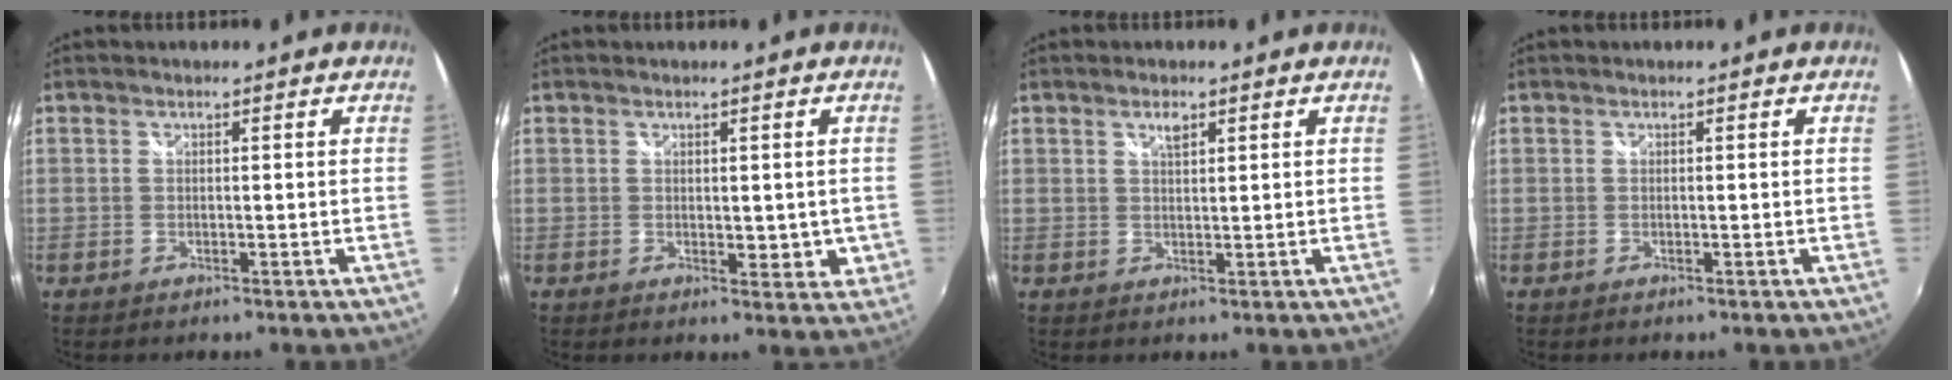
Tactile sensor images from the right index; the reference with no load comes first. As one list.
[{"total": 3.9, "force": [-0.2, 2.4, 3.1], "torque": [-0.035, -0.008, 0.002]}, {"total": 2.1, "force": [1.2, 0.9, 1.5], "torque": [-0.023, 0.003, 0.021]}, {"total": 0.0}]